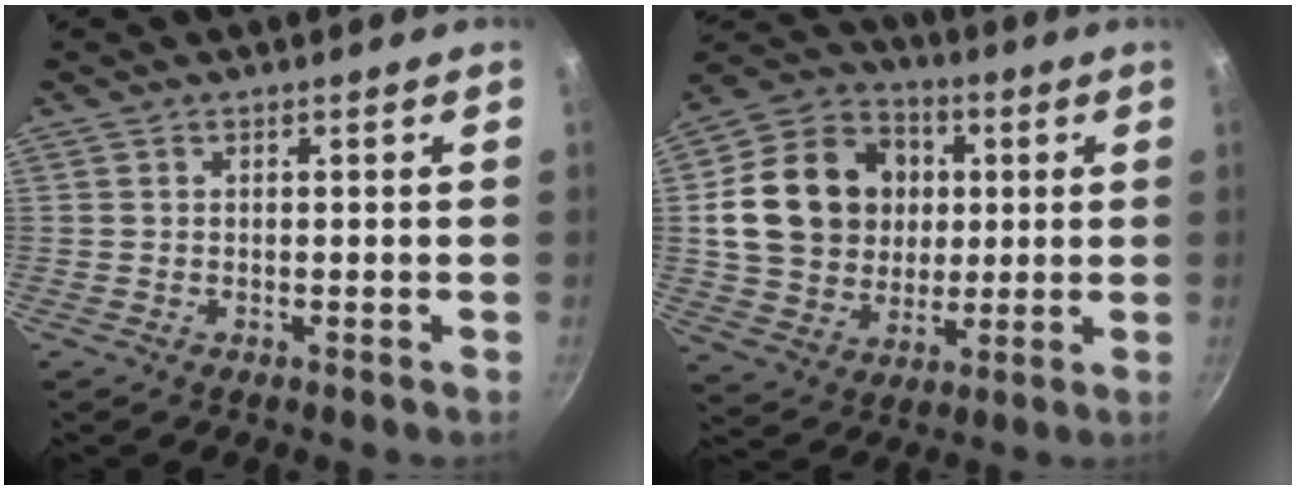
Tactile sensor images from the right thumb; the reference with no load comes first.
{"total": 20.4, "force": [2.7, 16.9, 11.0], "torque": [-0.167, 0.017, 0.051]}